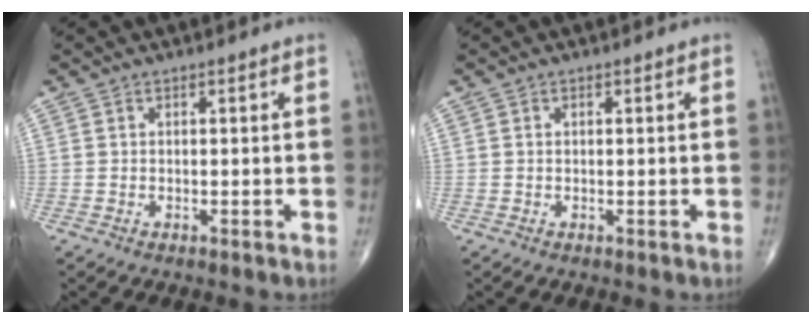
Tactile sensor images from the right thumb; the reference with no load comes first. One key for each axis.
{"total": 0.0}